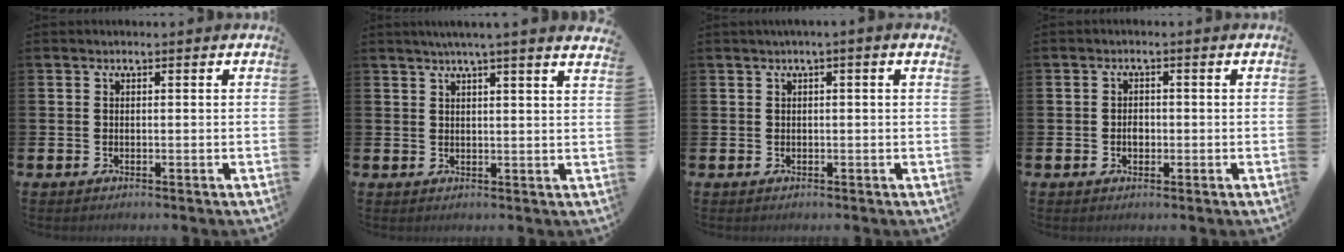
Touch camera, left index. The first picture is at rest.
{"total": 3.7, "force": [3.4, -1.0, 1.1], "torque": [-0.025, -0.015, 0.061]}
{"total": 0.8, "force": [0.2, -0.2, 0.8], "torque": [-0.018, 0.002, 0.003]}
{"total": 1.6, "force": [-0.3, 1.2, 1.1], "torque": [-0.010, 0.003, -0.009]}